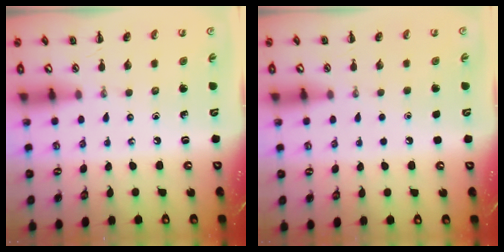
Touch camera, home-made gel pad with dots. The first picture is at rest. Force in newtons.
{"total": 1.8, "press": 1.7, "slide": 0.1}